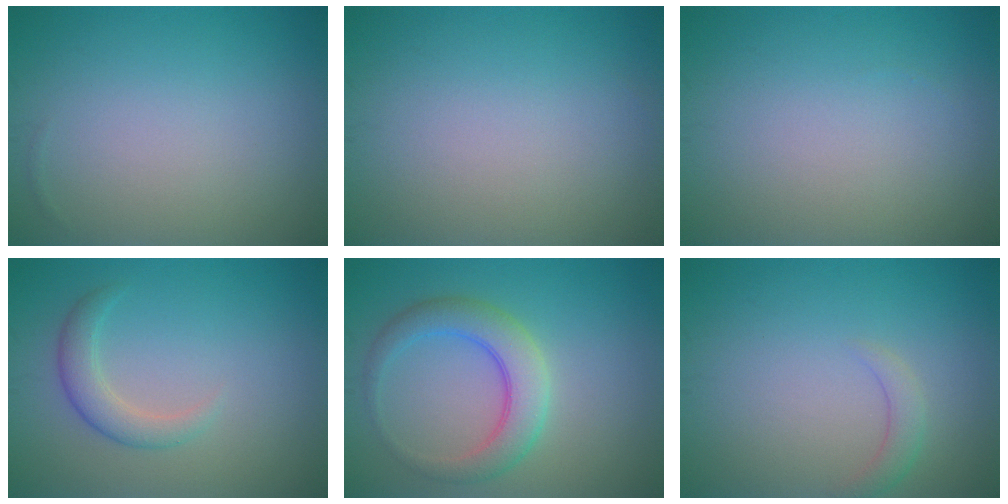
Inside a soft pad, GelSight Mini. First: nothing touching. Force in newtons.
{"total": 0.0}
{"total": 0.0}
{"total": 2.4, "press": 2.4, "slide": 0.1}
{"total": 4.5, "press": 4.5, "slide": 0.2}
{"total": 1.5, "press": 1.5, "slide": 0.2}